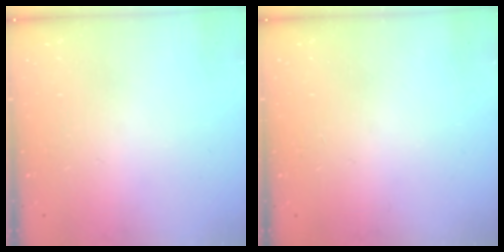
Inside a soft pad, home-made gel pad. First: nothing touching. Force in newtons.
{"total": 0.0}